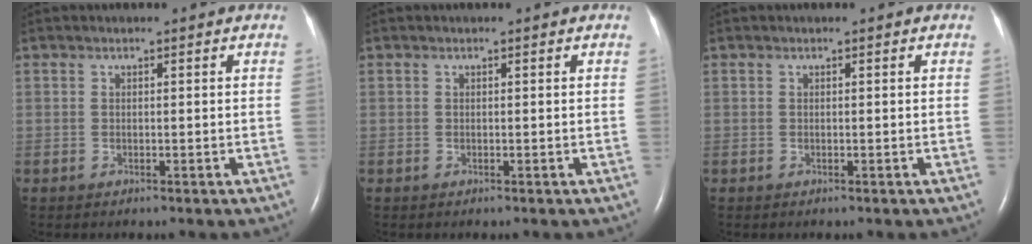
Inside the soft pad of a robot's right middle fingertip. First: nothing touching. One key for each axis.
{"total": 0.0}
{"total": 0.0}